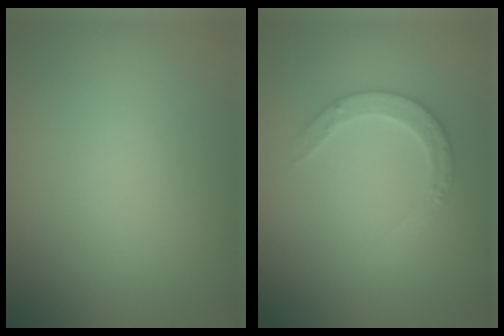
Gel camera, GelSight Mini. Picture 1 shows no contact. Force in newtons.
{"total": 2.7, "press": 2.6, "slide": 0.5}